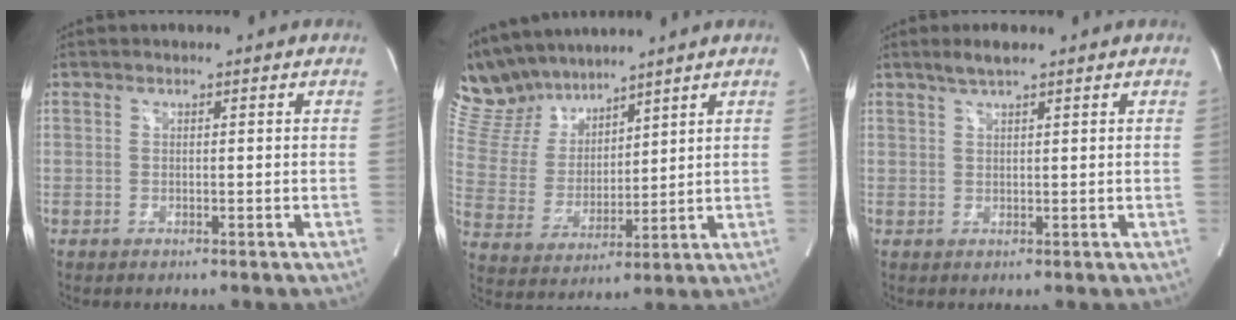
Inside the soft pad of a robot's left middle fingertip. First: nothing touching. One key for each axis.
{"total": 11.4, "fx": 10.5, "fy": 3.7, "fz": 2.8, "tx": -0.078, "ty": 0.020, "tz": 0.219}
{"total": 2.9, "fx": 2.2, "fy": 0.2, "fz": 1.8, "tx": -0.045, "ty": 0.005, "tz": 0.042}